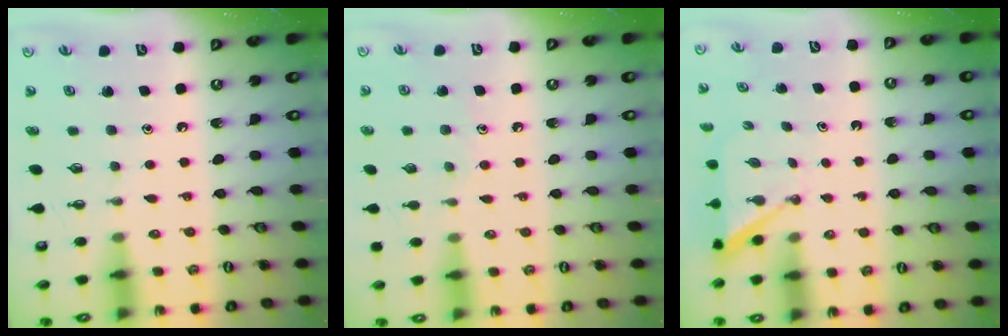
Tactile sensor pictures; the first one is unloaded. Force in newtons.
{"total": 5.7, "press": 5.7, "slide": 0.6}
{"total": 2.9, "press": 2.9, "slide": 0.2}